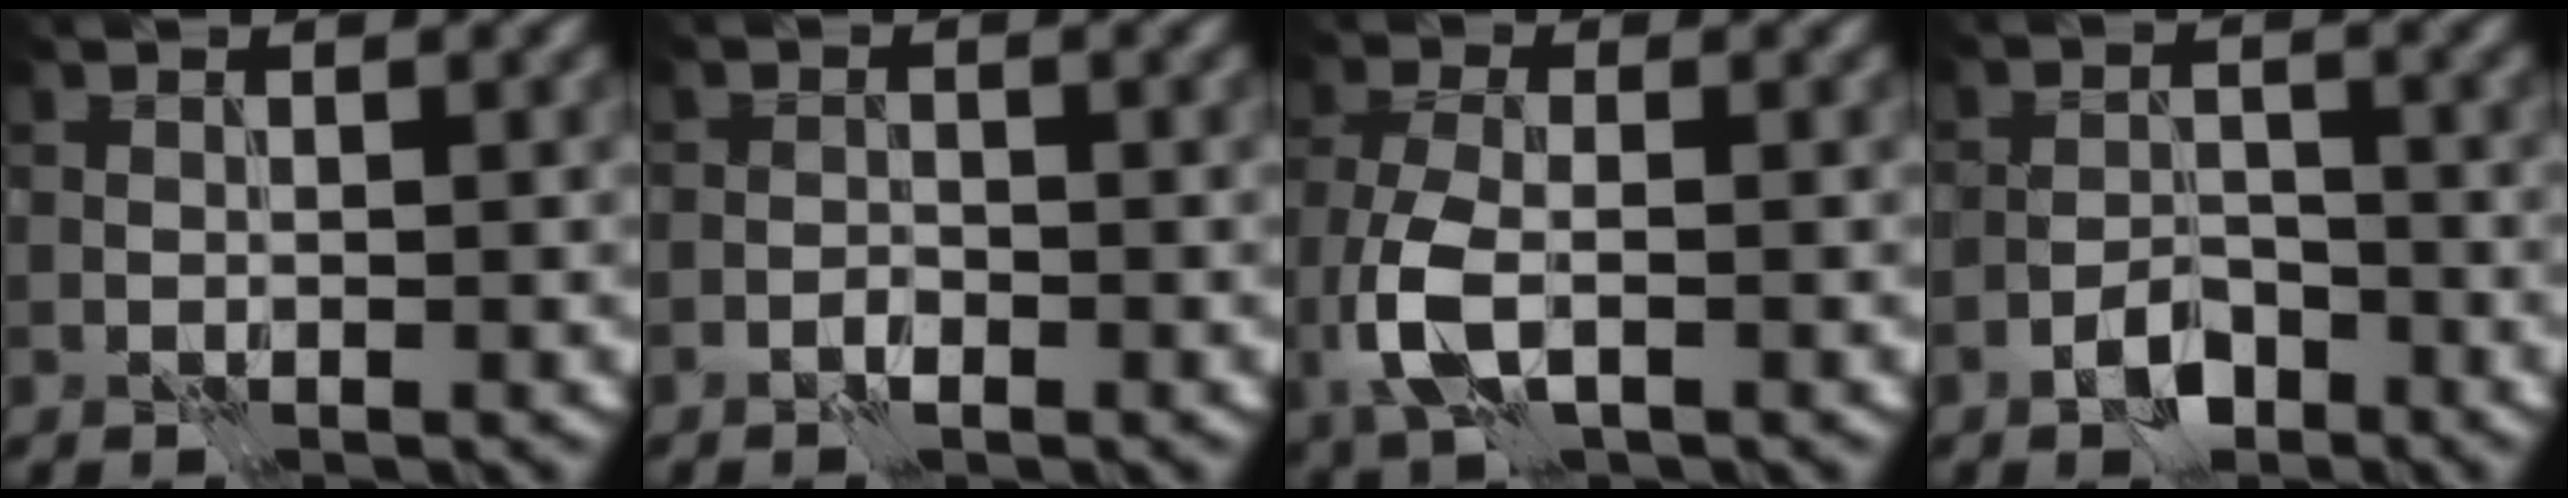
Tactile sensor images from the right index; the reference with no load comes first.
{"total": 1.1, "force": [-0.7, 0.5, 0.6], "torque": [-0.010, 0.003, -0.015]}
{"total": 4.8, "force": [-1.1, 2.3, 4.0], "torque": [-0.097, -0.005, -0.023]}
{"total": 3.2, "force": [-2.2, 1.6, 1.7], "torque": [-0.025, 0.007, -0.042]}